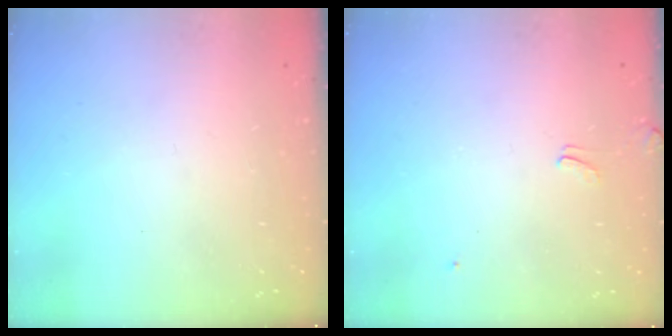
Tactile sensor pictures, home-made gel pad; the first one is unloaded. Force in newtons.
{"total": 4.5, "press": 4.5, "slide": 0.4}